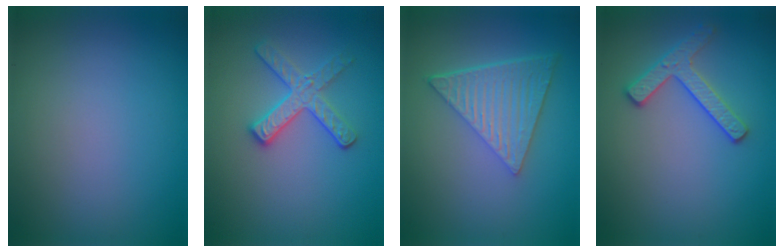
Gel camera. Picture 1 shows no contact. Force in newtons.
{"total": 2.8, "press": 2.6, "slide": 1.0}
{"total": 6.4, "press": 4.4, "slide": 4.7}
{"total": 2.5, "press": 2.4, "slide": 0.5}